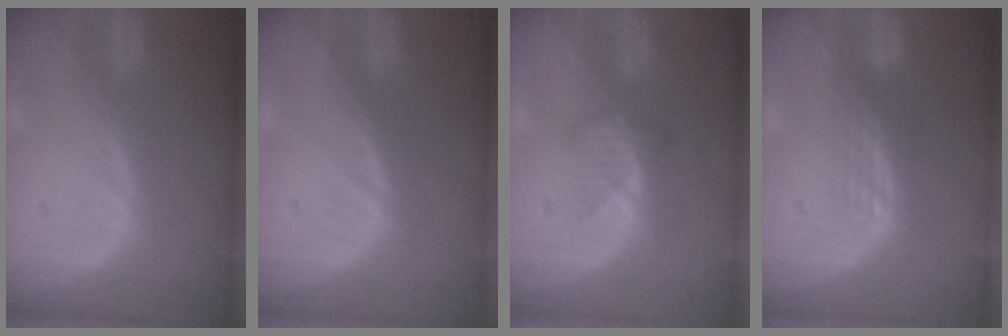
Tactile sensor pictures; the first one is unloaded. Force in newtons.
{"total": 0.0}
{"total": 2.7, "press": 2.6, "slide": 0.7}
{"total": 3.0, "press": 2.5, "slide": 1.7}